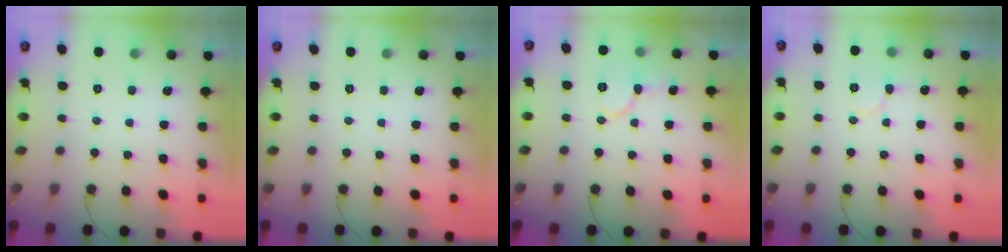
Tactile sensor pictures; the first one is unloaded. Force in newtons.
{"total": 0.0}
{"total": 8.8, "press": 8.7, "slide": 0.7}
{"total": 6.2, "press": 6.1, "slide": 0.6}